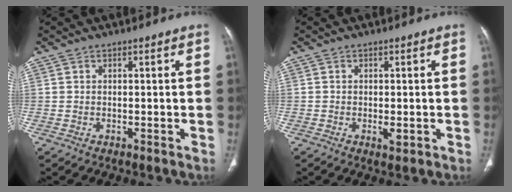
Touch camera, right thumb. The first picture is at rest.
{"total": 1.8, "force": [-0.5, 0.8, 1.6], "torque": [-0.023, -0.002, -0.007]}